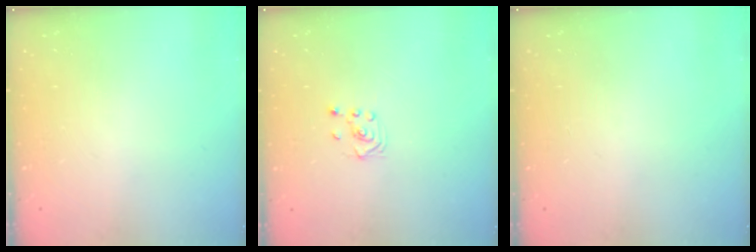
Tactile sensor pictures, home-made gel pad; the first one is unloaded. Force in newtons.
{"total": 1.9, "press": 1.7, "slide": 0.8}
{"total": 0.0}